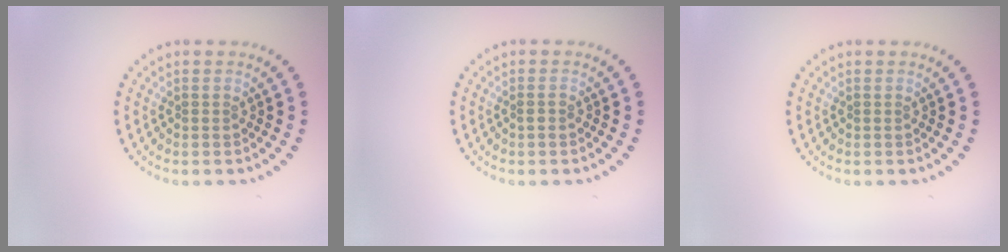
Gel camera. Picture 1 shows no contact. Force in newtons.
{"total": 0.5, "press": 0.3, "slide": 0.4}
{"total": 0.0}